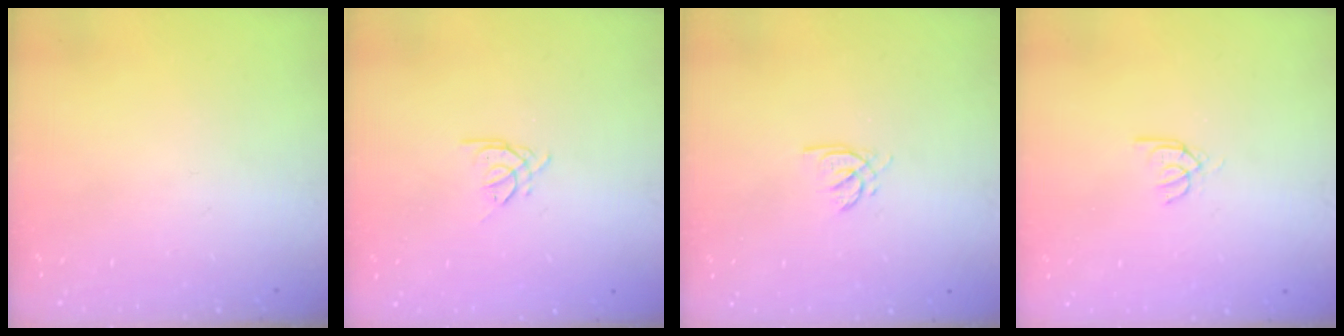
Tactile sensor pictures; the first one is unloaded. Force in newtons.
{"total": 1.9, "press": 1.9, "slide": 0.4}
{"total": 2.2, "press": 2.2, "slide": 0.2}
{"total": 2.6, "press": 2.6, "slide": 0.2}